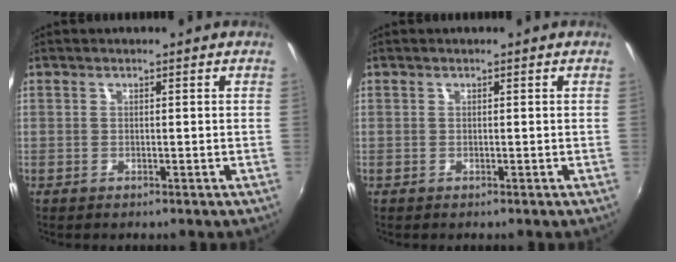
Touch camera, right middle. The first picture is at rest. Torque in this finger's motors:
{"motor_torque": [0.08, -0.25, 0.04, 0.00]}